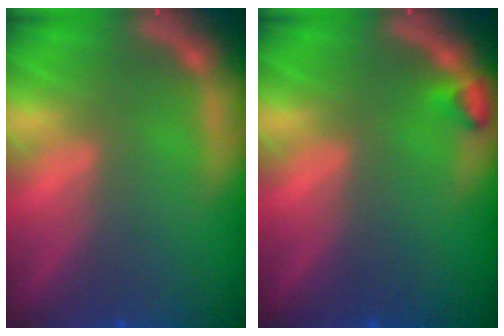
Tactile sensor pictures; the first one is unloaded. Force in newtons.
{"total": 0.9}